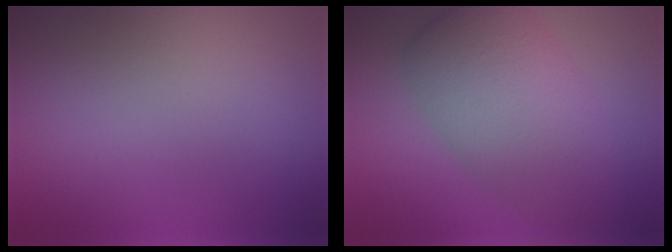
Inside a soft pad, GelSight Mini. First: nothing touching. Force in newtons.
{"total": 7.7, "press": 7.7, "slide": 0.4}